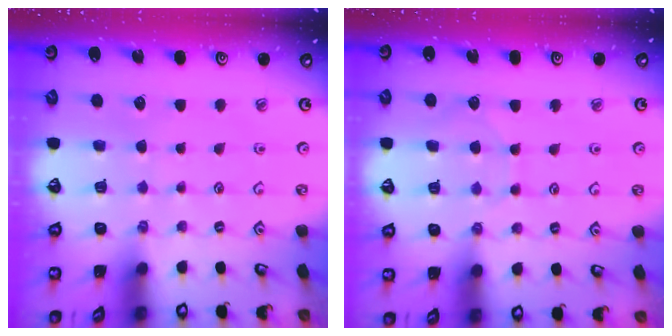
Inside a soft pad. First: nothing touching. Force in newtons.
{"total": 5.1, "press": 5.1, "slide": 0.5}